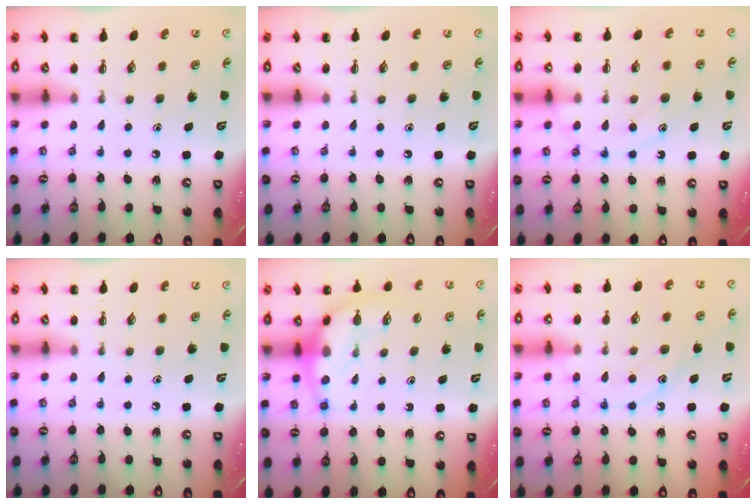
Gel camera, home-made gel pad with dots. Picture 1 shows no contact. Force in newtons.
{"total": 0.0}
{"total": 10.6, "press": 10.6, "slide": 0.7}
{"total": 0.0}
{"total": 9.2, "press": 9.0, "slide": 1.6}
{"total": 12.7, "press": 12.7, "slide": 0.8}